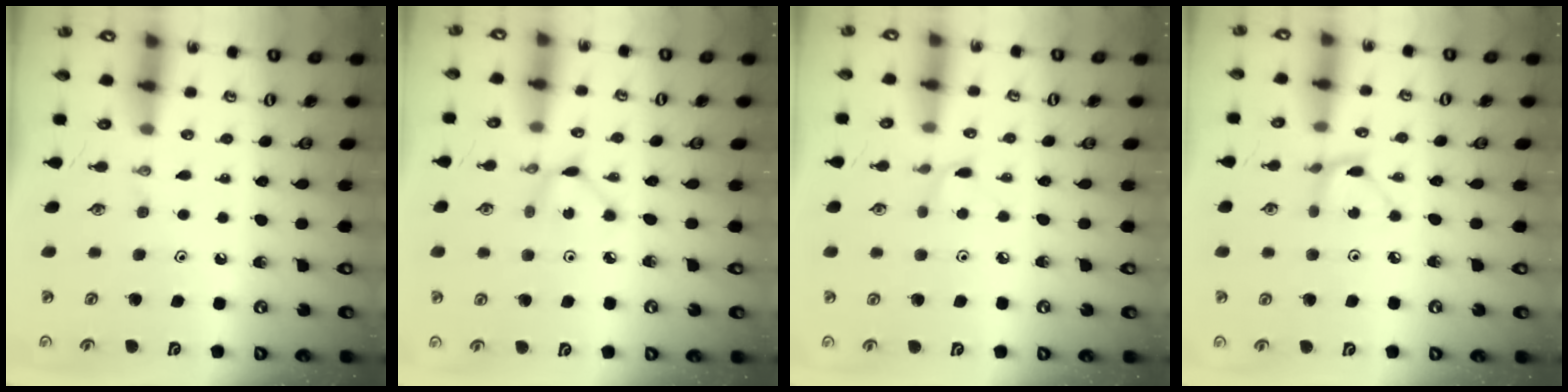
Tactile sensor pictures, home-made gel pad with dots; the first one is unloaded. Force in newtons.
{"total": 1.9, "press": 1.9, "slide": 0.2}
{"total": 3.6, "press": 3.5, "slide": 0.4}
{"total": 2.6, "press": 2.6, "slide": 0.3}